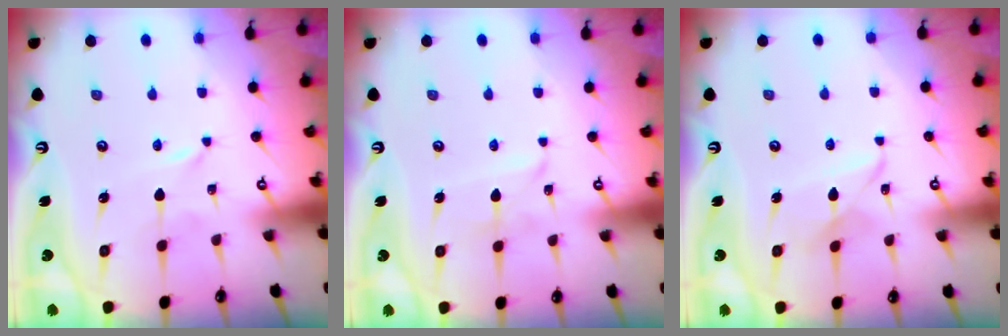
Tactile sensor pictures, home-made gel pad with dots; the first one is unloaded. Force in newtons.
{"total": 3.4, "press": 3.4, "slide": 0.2}
{"total": 7.8, "press": 7.8, "slide": 0.4}